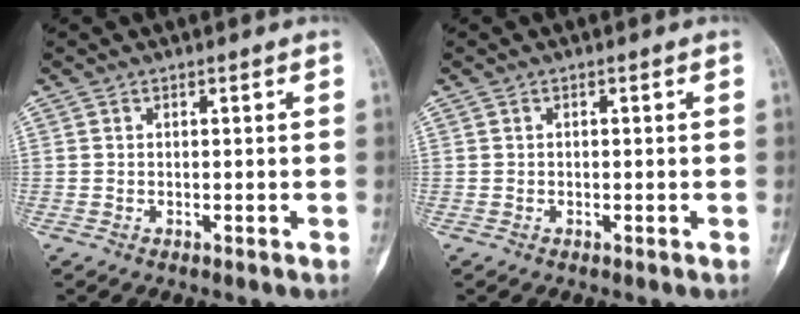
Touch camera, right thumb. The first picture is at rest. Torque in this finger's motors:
{"motor_torque": [-0.19, 0.03, -0.04, -0.08, 0.04]}